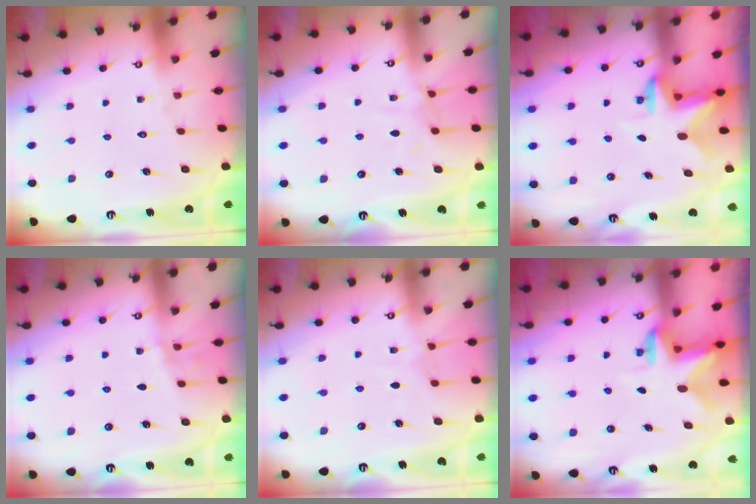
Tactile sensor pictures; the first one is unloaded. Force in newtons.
{"total": 6.1, "press": 6.1, "slide": 0.6}
{"total": 2.6, "press": 2.5, "slide": 0.5}
{"total": 2.4, "press": 2.3, "slide": 0.3}
{"total": 3.6, "press": 3.6, "slide": 0.4}
{"total": 2.5, "press": 2.4, "slide": 0.4}